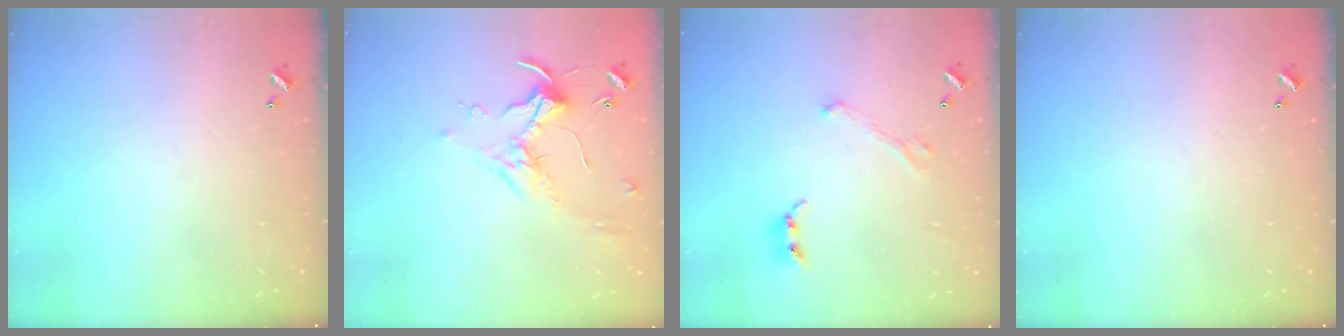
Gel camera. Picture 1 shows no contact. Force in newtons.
{"total": 0.8, "press": 0.5, "slide": 0.6}
{"total": 2.6, "press": 2.4, "slide": 1.0}
{"total": 0.0}